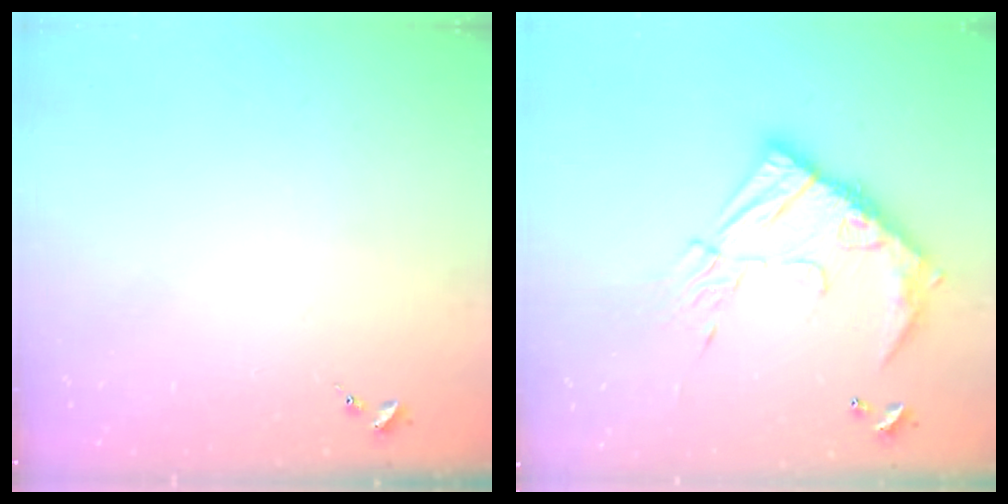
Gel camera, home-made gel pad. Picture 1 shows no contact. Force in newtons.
{"total": 17.2, "press": 17.2, "slide": 1.3}